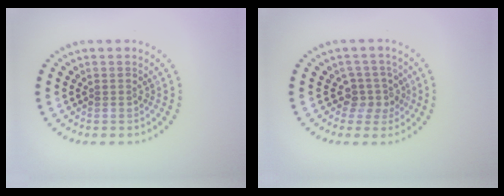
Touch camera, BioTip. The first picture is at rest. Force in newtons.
{"total": 2.7, "press": 2.1, "slide": 1.6}